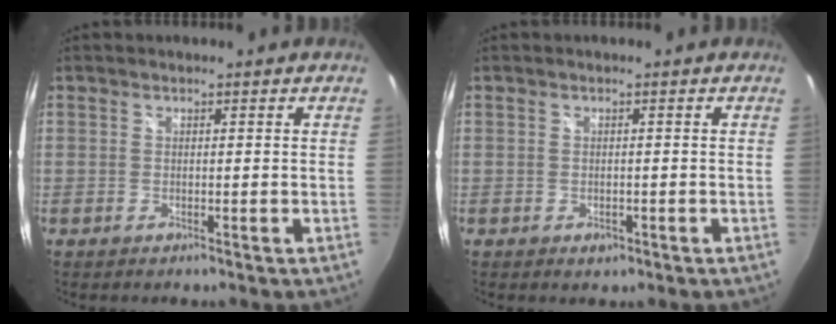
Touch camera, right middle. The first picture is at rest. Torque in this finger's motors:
{"motor_torque": [0.10, 0.03, 0.00, 0.00]}